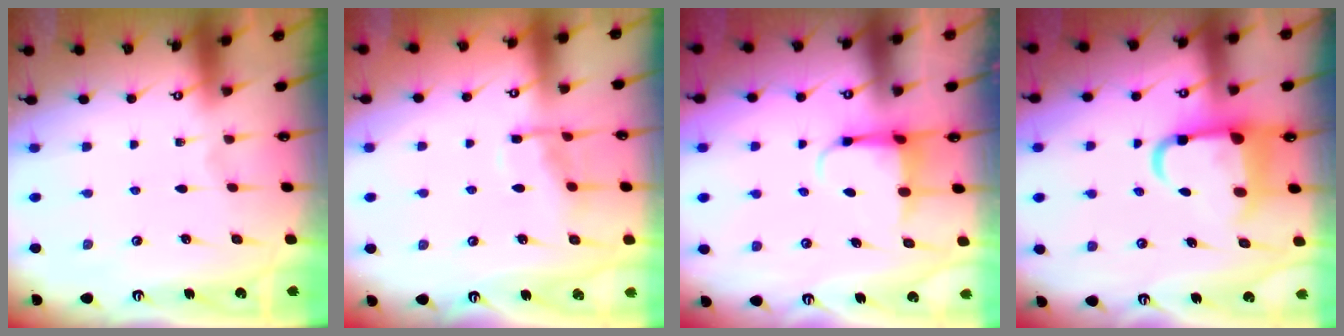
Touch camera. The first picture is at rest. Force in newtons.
{"total": 7.6, "press": 7.6, "slide": 0.3}
{"total": 4.2, "press": 4.1, "slide": 1.0}
{"total": 8.9, "press": 8.5, "slide": 2.5}